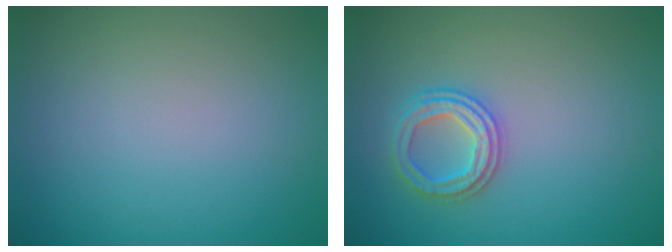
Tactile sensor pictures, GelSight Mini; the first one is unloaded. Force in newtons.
{"total": 2.6, "press": 2.6, "slide": 0.1}